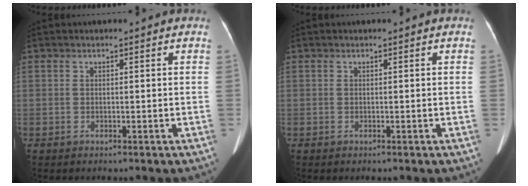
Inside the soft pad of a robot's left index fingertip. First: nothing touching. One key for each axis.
{"total": 0.0}